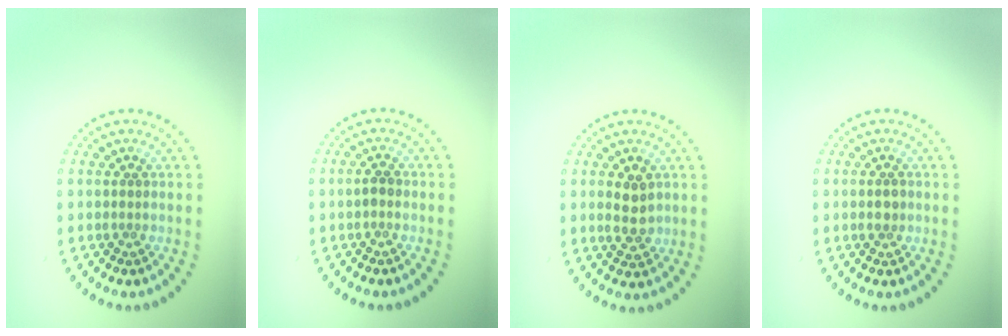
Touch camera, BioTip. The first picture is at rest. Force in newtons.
{"total": 0.9, "press": 0.9, "slide": 0.2}
{"total": 2.6, "press": 2.6, "slide": 0.2}
{"total": 1.0, "press": 1.0, "slide": 0.0}